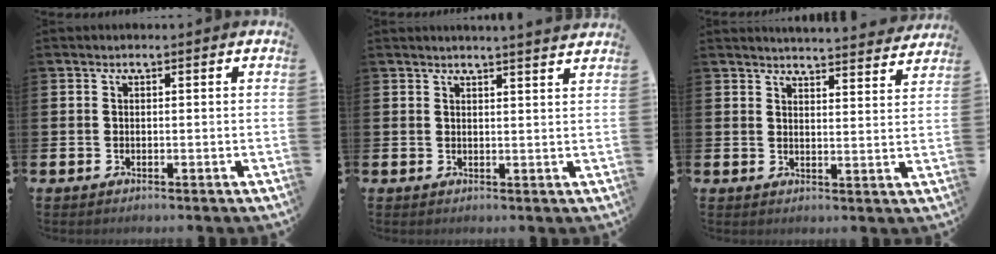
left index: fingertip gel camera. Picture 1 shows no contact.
{"total": 2.5, "force": [2.5, -0.5, 0.1], "torque": [0.007, -0.018, 0.043]}
{"total": 4.6, "force": [4.6, -0.2, 0.2], "torque": [-0.002, -0.037, 0.079]}